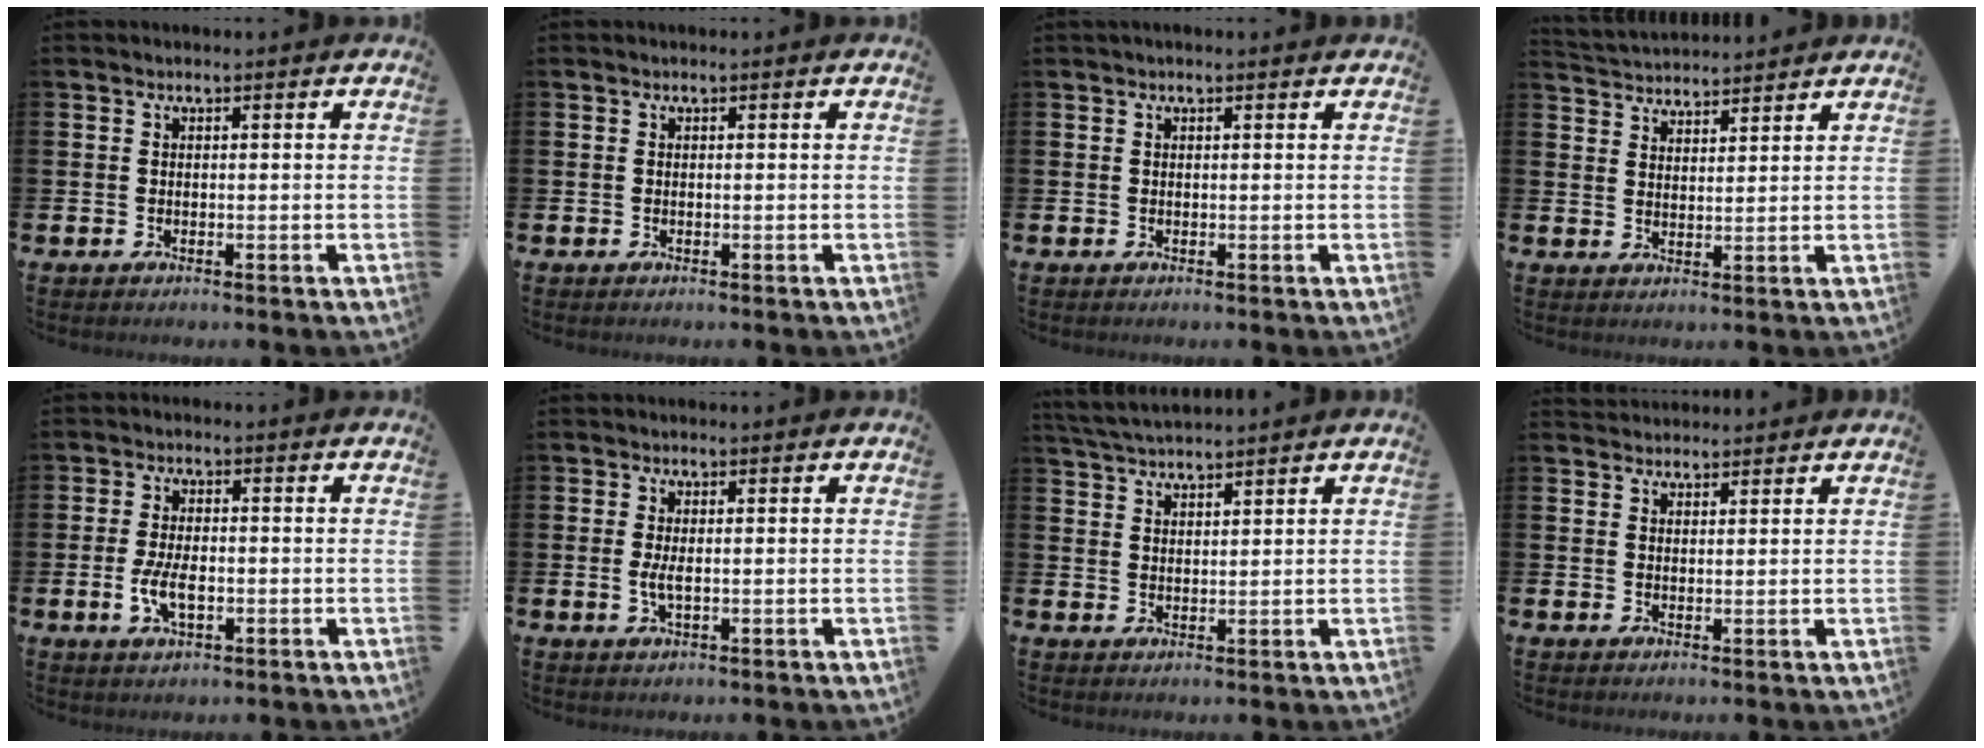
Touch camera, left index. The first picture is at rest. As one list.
[{"total": 0.0}, {"total": 0.0}, {"total": 3.7, "force": [3.6, 0.4, -0.5], "torque": [-0.009, -0.020, 0.068]}, {"total": 4.5, "force": [-0.8, 2.2, 3.9], "torque": [-0.060, -0.003, -0.018]}, {"total": 1.8, "force": [0.0, 0.5, 1.8], "torque": [-0.026, -0.003, -0.002]}, {"total": 3.6, "force": [3.6, 0.1, 0.5], "torque": [-0.024, -0.012, 0.068]}, {"total": 2.2, "force": [2.2, 0.5, -0.2], "torque": [0.009, -0.009, 0.039]}]